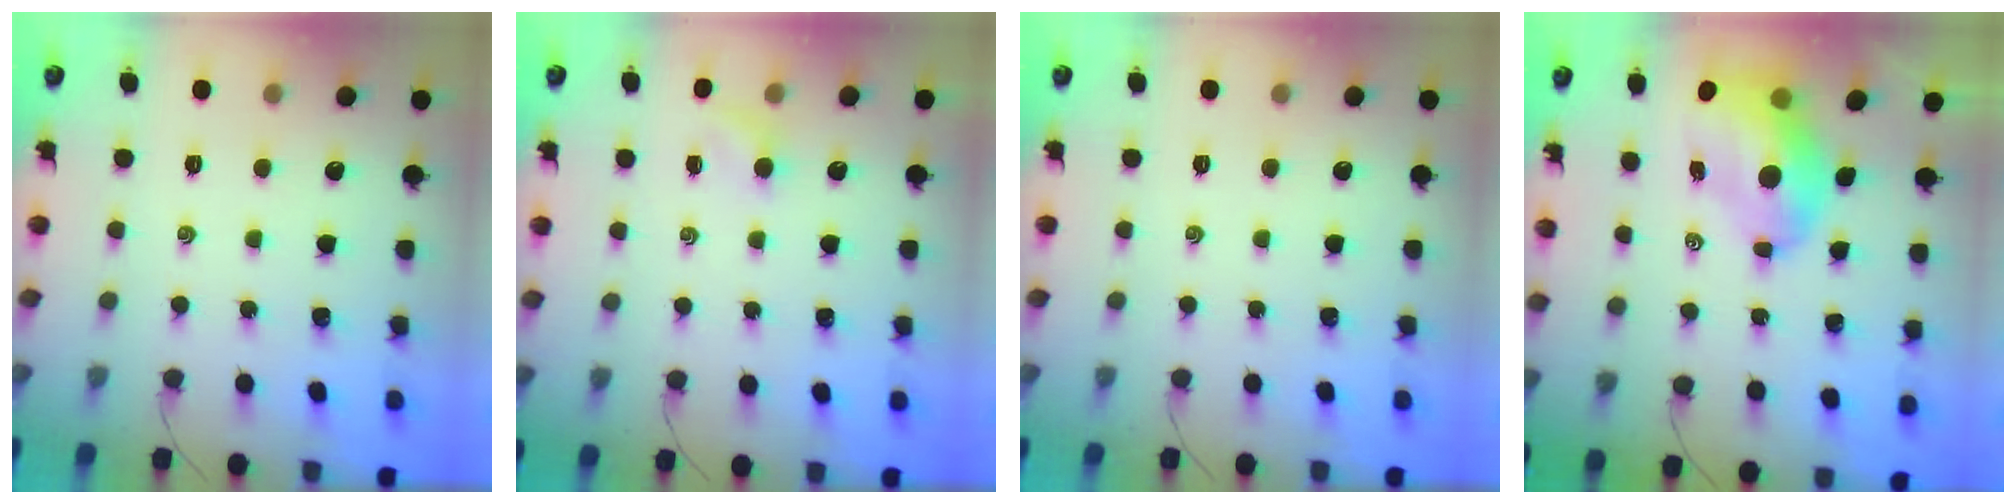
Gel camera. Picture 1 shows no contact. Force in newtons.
{"total": 2.9, "press": 2.7, "slide": 0.9}
{"total": 0.0}
{"total": 8.8, "press": 8.5, "slide": 2.4}